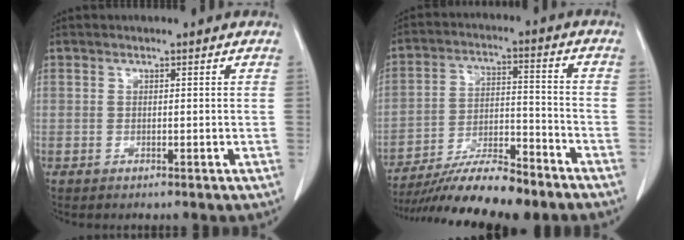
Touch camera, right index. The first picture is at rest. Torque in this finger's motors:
{"motor_torque": [0.60, -0.78, 0.56, 0.12]}